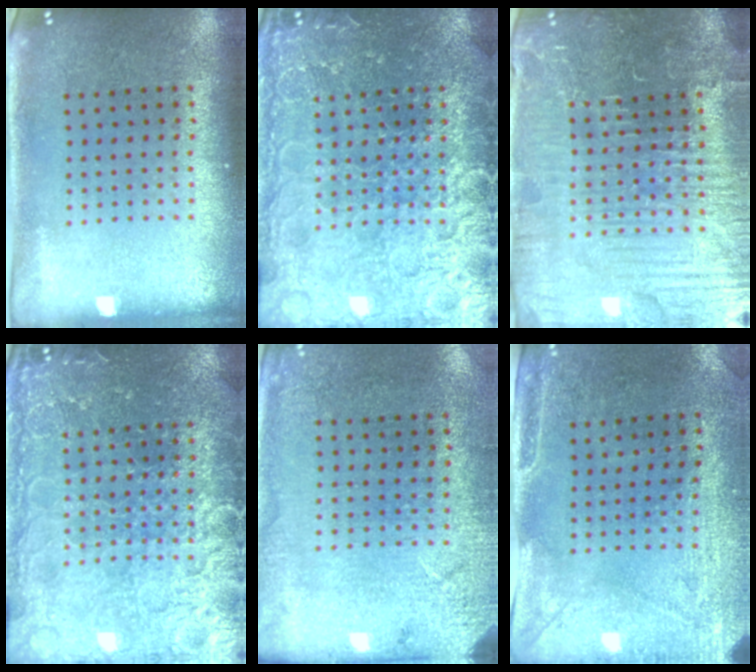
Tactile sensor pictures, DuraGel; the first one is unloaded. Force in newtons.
{"total": 4.7, "press": 4.6, "slide": 0.5}
{"total": 5.7, "press": 5.3, "slide": 2.2}
{"total": 4.1, "press": 4.0, "slide": 0.4}
{"total": 2.6, "press": 2.3, "slide": 1.2}
{"total": 3.0, "press": 2.4, "slide": 1.8}